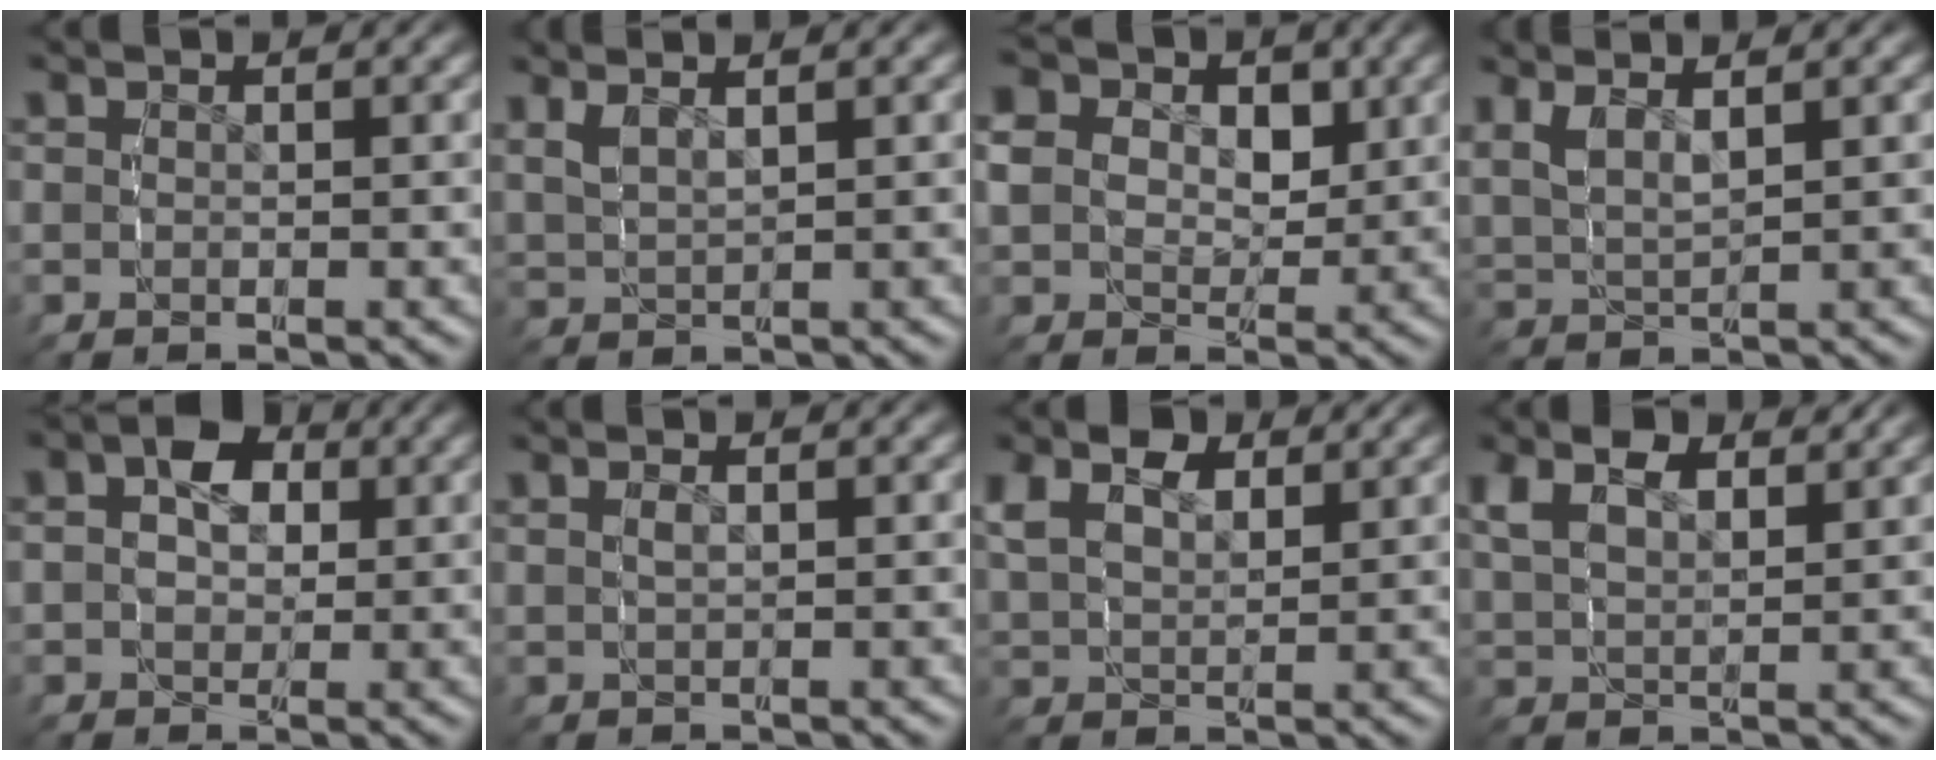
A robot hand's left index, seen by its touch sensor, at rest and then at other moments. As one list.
[{"total": 2.2, "force": [1.8, 0.4, 1.1], "torque": [-0.027, 0.005, 0.039]}, {"total": 6.3, "force": [1.7, 5.2, 3.3], "torque": [-0.072, -0.016, 0.027]}, {"total": 3.6, "force": [2.3, 1.7, 2.3], "torque": [-0.056, 0.002, 0.045]}, {"total": 4.2, "force": [1.1, 3.2, 2.6], "torque": [-0.047, -0.007, 0.013]}, {"total": 0.8, "force": [0.5, -0.3, 0.5], "torque": [-0.009, 0.002, 0.009]}, {"total": 4.4, "force": [3.0, 2.3, 2.4], "torque": [-0.045, 0.000, 0.053]}, {"total": 4.2, "force": [2.9, 1.9, 2.2], "torque": [-0.045, 0.000, 0.054]}]